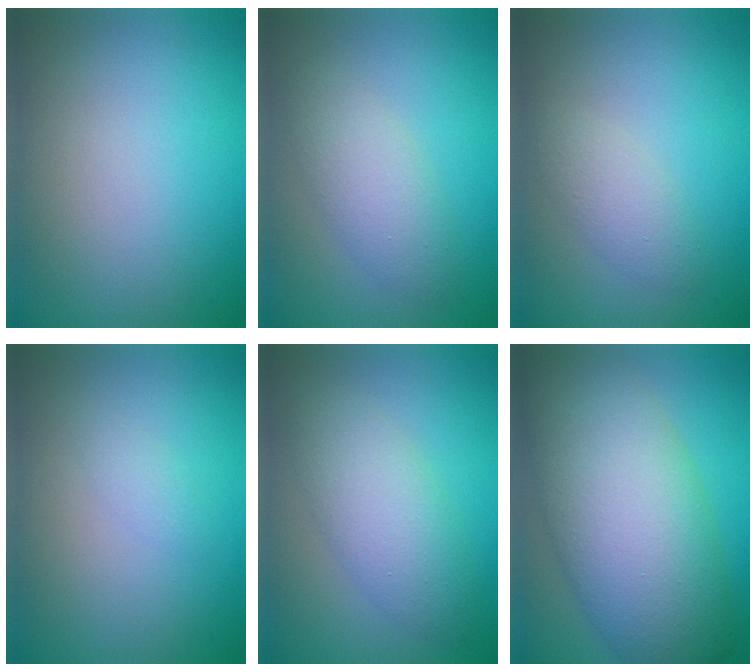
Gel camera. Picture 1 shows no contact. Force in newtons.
{"total": 3.2, "press": 3.2, "slide": 0.1}
{"total": 2.2, "press": 2.2, "slide": 0.2}
{"total": 0.9, "press": 0.9, "slide": 0.0}
{"total": 4.2, "press": 4.2, "slide": 0.0}
{"total": 12.3, "press": 12.3, "slide": 0.4}